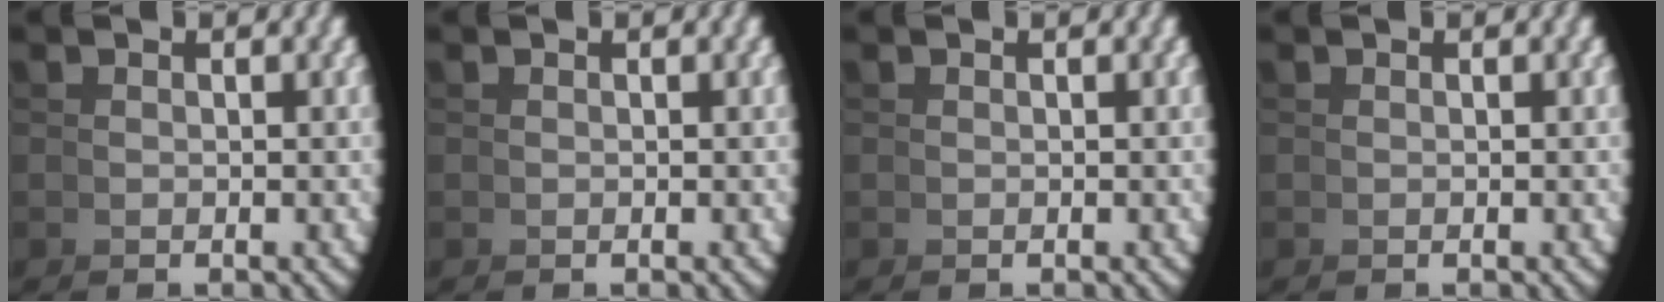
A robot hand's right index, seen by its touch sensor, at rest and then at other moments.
{"total": 0.0}
{"total": 0.0}
{"total": 0.0}